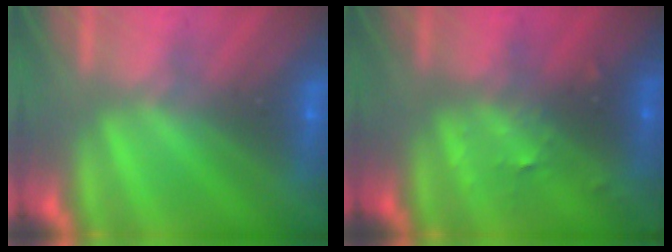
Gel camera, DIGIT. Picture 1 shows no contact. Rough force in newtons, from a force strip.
{"total": 2.9}